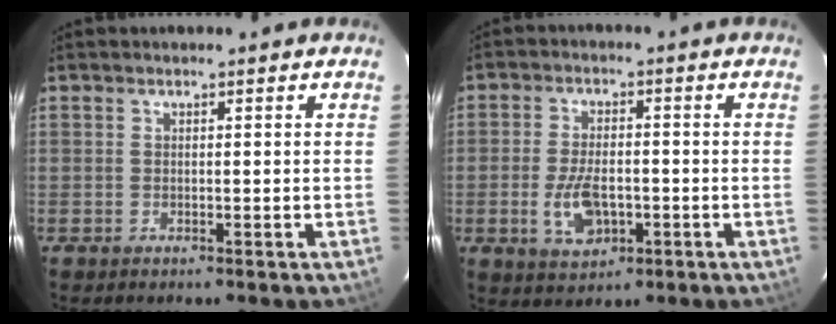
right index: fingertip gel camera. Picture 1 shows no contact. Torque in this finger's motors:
{"motor_torque": [0.25, 0.12, 0.11, 0.05]}